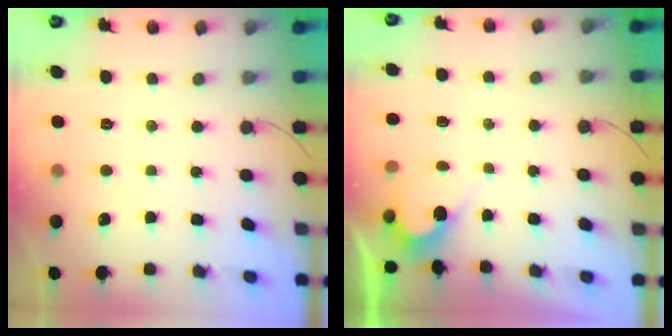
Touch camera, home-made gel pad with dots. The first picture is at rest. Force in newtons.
{"total": 2.7, "press": 2.7, "slide": 0.1}